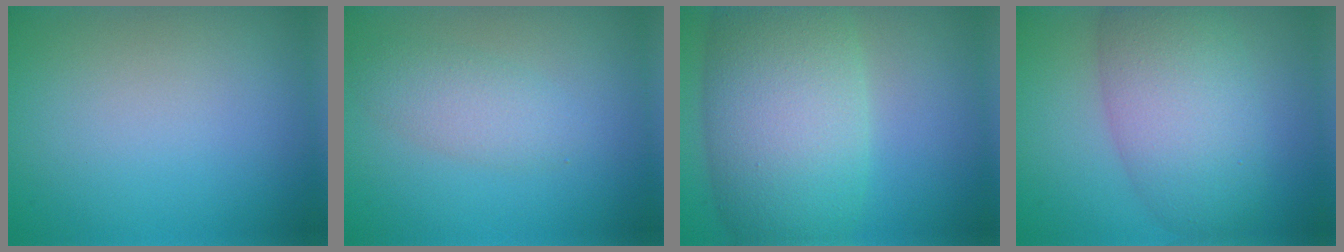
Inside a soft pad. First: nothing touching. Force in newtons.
{"total": 2.7, "press": 2.7, "slide": 0.1}
{"total": 11.0, "press": 11.0, "slide": 0.4}
{"total": 7.7, "press": 7.7, "slide": 0.2}